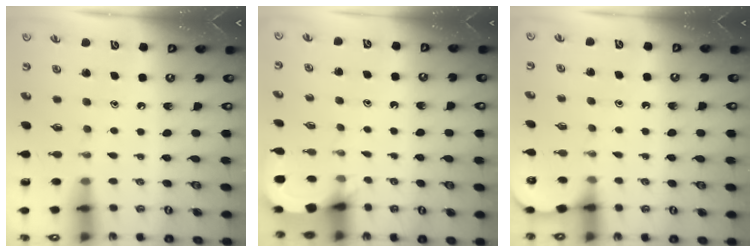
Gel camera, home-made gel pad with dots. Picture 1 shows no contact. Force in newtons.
{"total": 3.5, "press": 3.4, "slide": 0.4}
{"total": 2.5, "press": 2.5, "slide": 0.2}